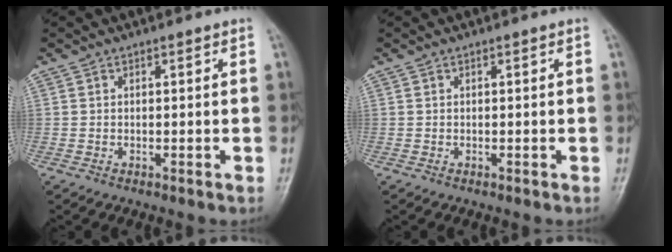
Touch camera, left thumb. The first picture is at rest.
{"total": 0.0}